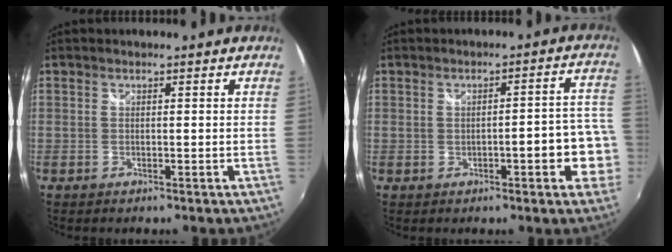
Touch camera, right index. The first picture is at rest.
{"total": 6.9, "force": [-2.2, 1.6, 6.4], "torque": [-0.081, 0.010, -0.019]}